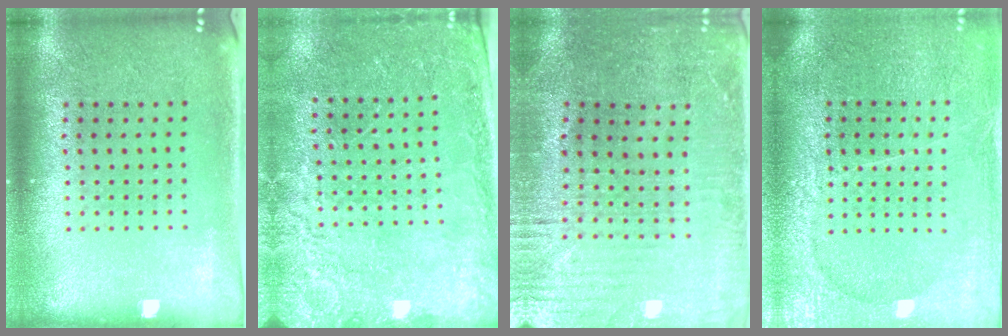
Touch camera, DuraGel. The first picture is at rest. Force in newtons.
{"total": 2.5, "press": 2.5, "slide": 0.5}
{"total": 1.4, "press": 1.3, "slide": 0.5}
{"total": 3.6, "press": 3.3, "slide": 1.6}